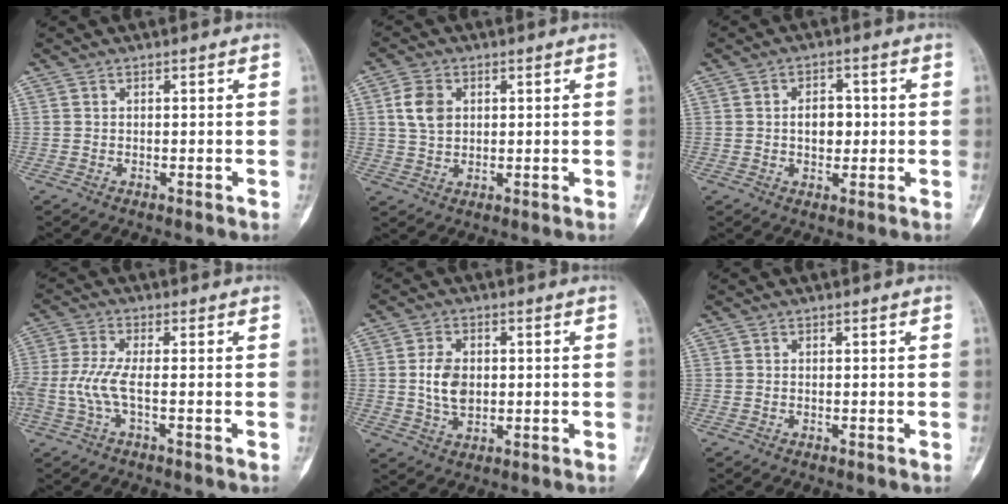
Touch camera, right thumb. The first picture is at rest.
{"total": 6.1, "force": [1.4, 4.5, 3.9], "torque": [-0.063, -0.003, 0.026]}
{"total": 5.2, "force": [0.0, 3.6, 3.8], "torque": [-0.033, 0.009, -0.002]}
{"total": 6.4, "force": [-1.7, 2.2, 5.8], "torque": [-0.153, 0.013, -0.036]}
{"total": 6.9, "force": [0.1, 4.8, 4.9], "torque": [-0.077, 0.000, 0.005]}
{"total": 0.0}